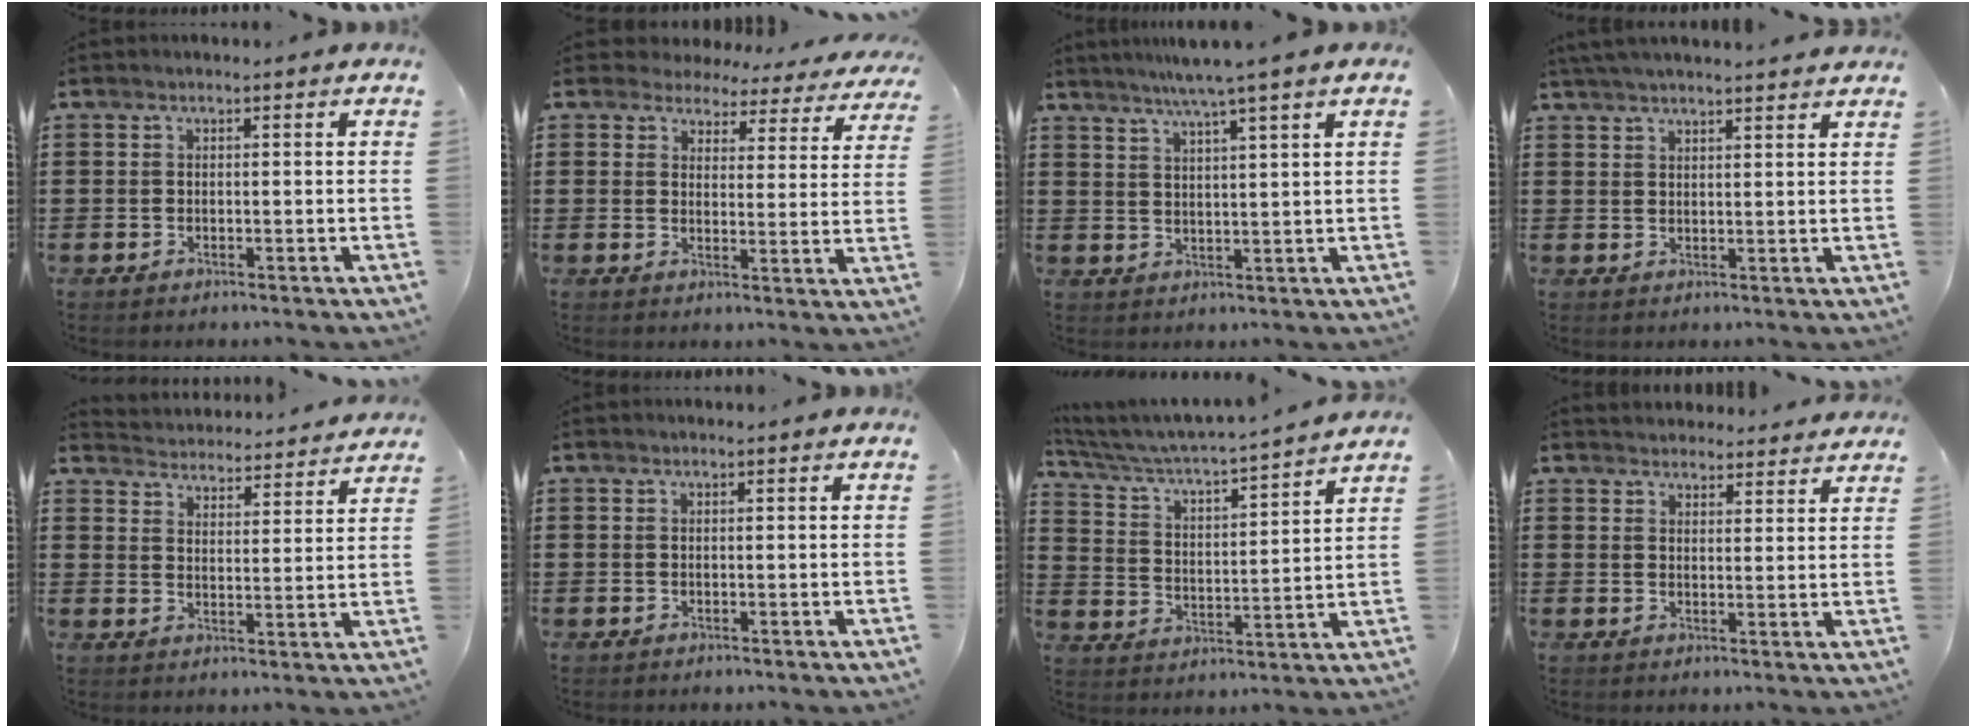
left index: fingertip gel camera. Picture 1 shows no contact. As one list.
[{"total": 3.7, "force": [3.5, 1.1, 0.3], "torque": [-0.028, -0.019, 0.060]}, {"total": 4.9, "force": [3.8, -1.1, 2.8], "torque": [-0.062, -0.012, 0.063]}, {"total": 2.8, "force": [2.7, -0.3, 0.6], "torque": [-0.020, -0.004, 0.051]}, {"total": 3.9, "force": [3.8, -0.3, -0.7], "torque": [-0.008, -0.031, 0.064]}, {"total": 0.0}, {"total": 3.2, "force": [3.1, -0.2, 1.0], "torque": [-0.042, -0.034, 0.039]}, {"total": 2.9, "force": [2.8, 0.3, -0.4], "torque": [0.007, -0.013, 0.052]}]